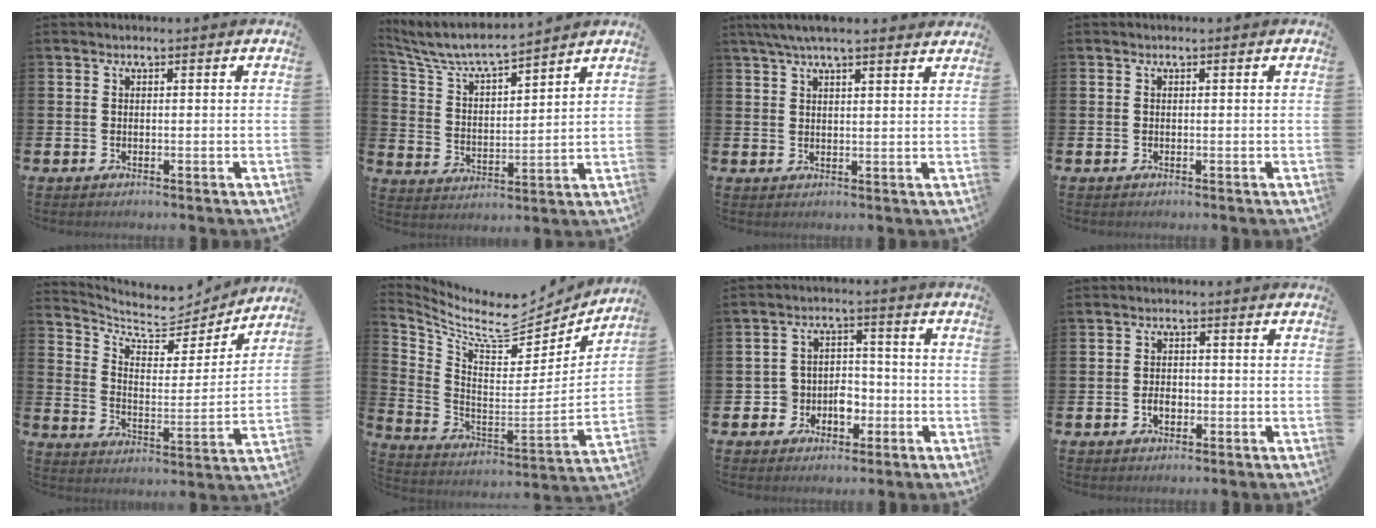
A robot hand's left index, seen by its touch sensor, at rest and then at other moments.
{"total": 6.4, "force": [6.1, 0.6, 2.1], "torque": [-0.071, -0.045, 0.102]}
{"total": 5.0, "force": [4.4, 0.6, 2.3], "torque": [-0.050, -0.008, 0.080]}
{"total": 0.0}
{"total": 7.2, "force": [6.4, 2.6, 2.0], "torque": [-0.072, -0.054, 0.105]}
{"total": 9.5, "force": [7.8, 3.4, 4.2], "torque": [-0.108, -0.061, 0.127]}
{"total": 4.6, "force": [-1.9, 4.0, 1.3], "torque": [-0.034, 0.008, -0.040]}
{"total": 2.3, "force": [-0.7, 1.5, 1.5], "torque": [-0.019, 0.000, -0.017]}